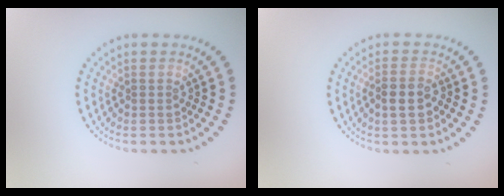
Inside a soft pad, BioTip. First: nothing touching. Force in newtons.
{"total": 2.5, "press": 2.4, "slide": 0.6}